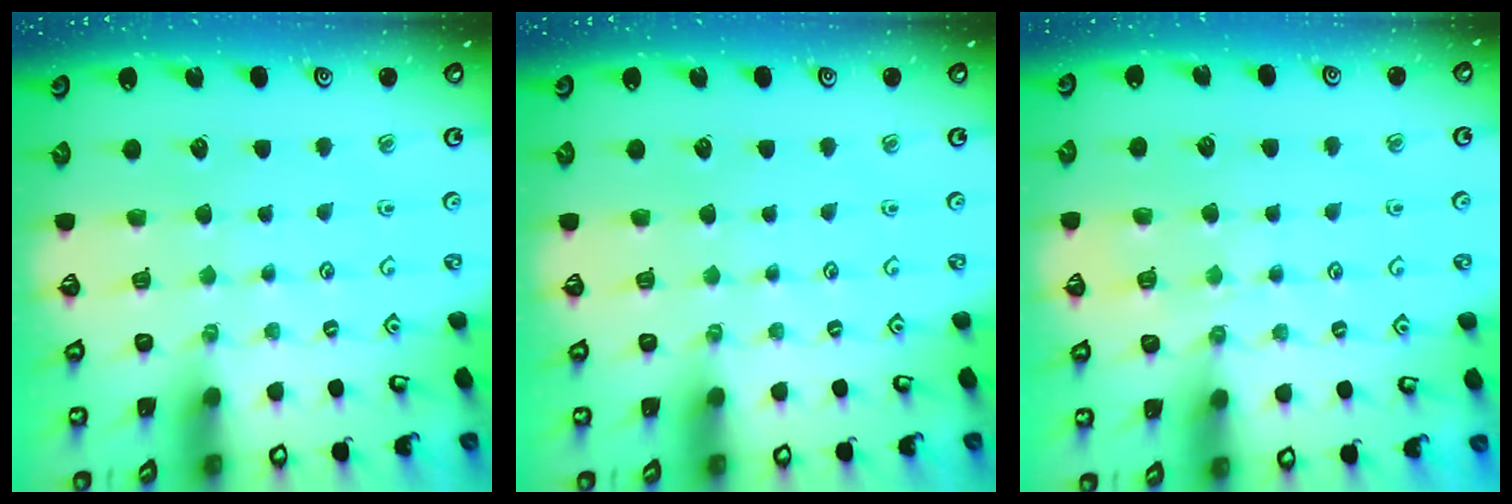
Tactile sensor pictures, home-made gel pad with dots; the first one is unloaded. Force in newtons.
{"total": 0.0}
{"total": 4.9, "press": 4.8, "slide": 0.6}